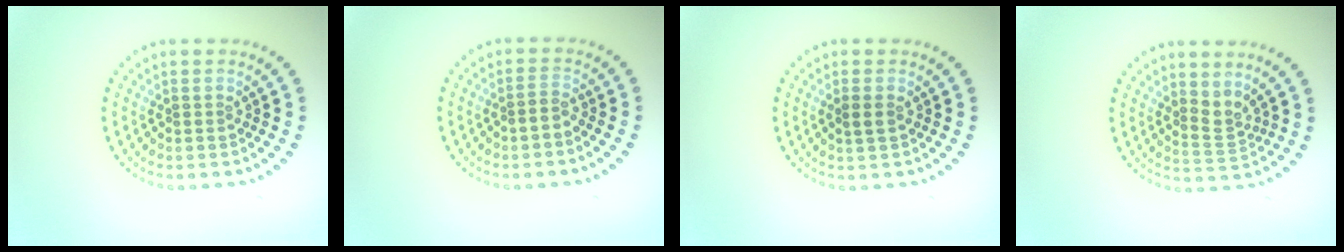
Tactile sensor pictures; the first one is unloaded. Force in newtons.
{"total": 0.9, "press": 0.5, "slide": 0.7}
{"total": 1.2, "press": 1.2, "slide": 0.3}
{"total": 2.1, "press": 1.4, "slide": 1.6}